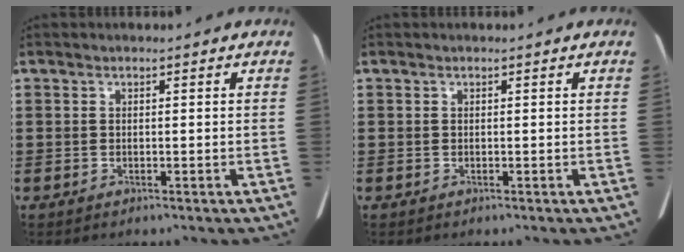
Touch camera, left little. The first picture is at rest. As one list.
[{"total": 0.0}]